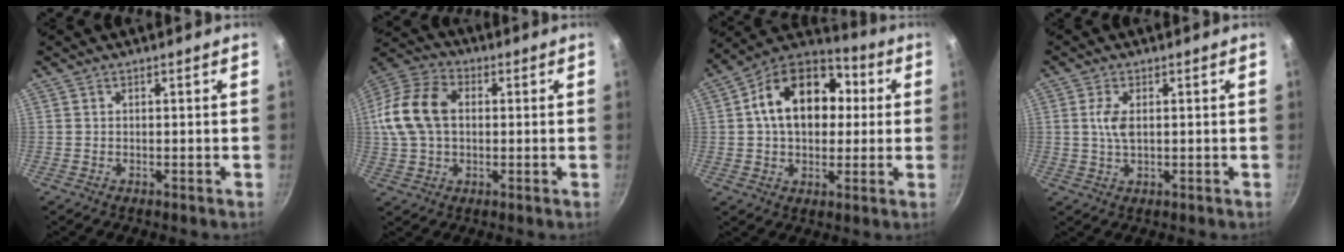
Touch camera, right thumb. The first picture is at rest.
{"total": 14.4, "force": [1.5, 10.0, 10.2], "torque": [-0.186, 0.027, 0.015]}
{"total": 19.0, "force": [3.1, 13.3, 13.2], "torque": [-0.185, 0.030, 0.032]}
{"total": 3.9, "force": [0.7, 1.8, 3.4], "torque": [-0.070, 0.001, 0.014]}